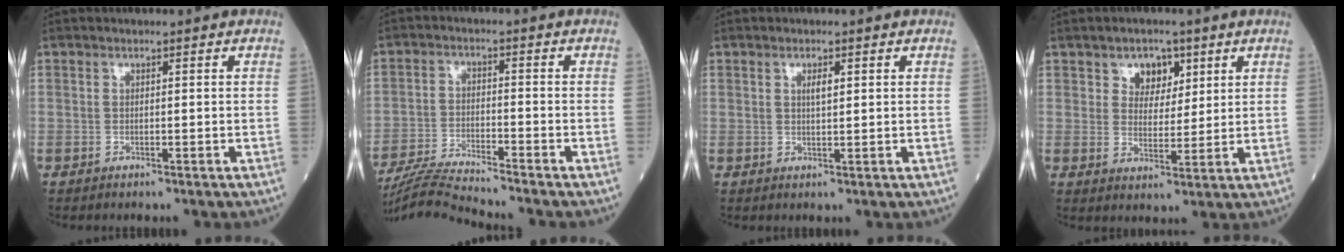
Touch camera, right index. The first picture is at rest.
{"total": 8.8, "force": [-8.3, -2.2, 2.2], "torque": [-0.038, -0.019, -0.153]}
{"total": 1.7, "force": [0.7, 0.4, 1.5], "torque": [-0.027, -0.001, 0.011]}
{"total": 4.9, "force": [2.7, 3.4, 2.2], "torque": [-0.028, 0.006, 0.044]}